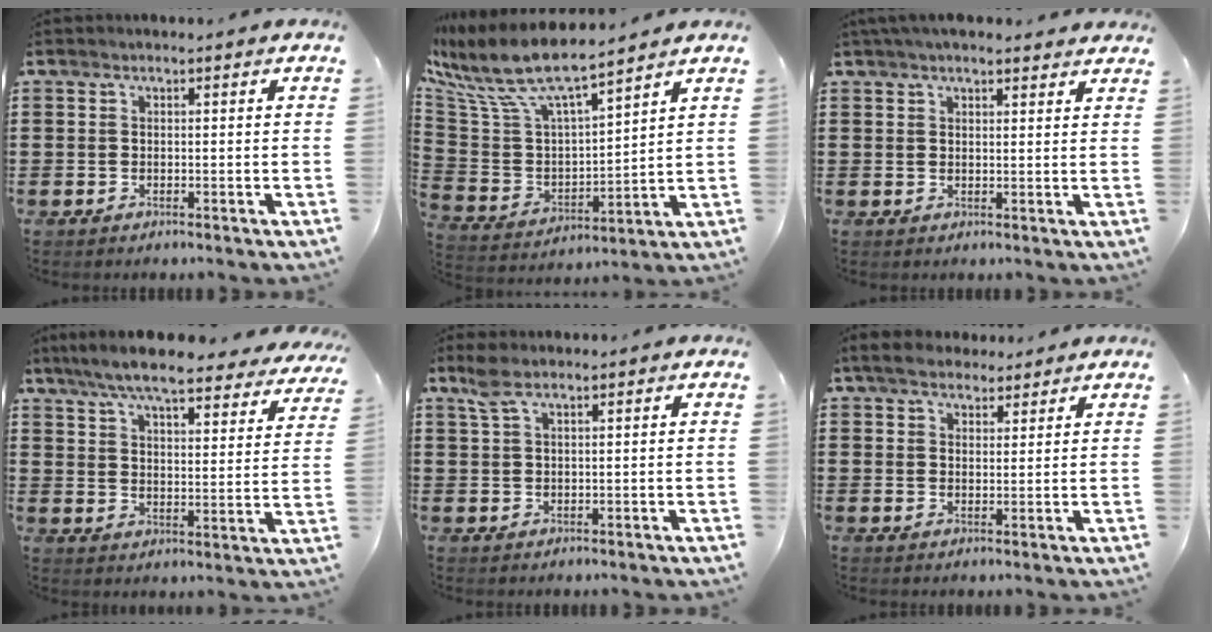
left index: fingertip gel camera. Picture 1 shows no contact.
{"total": 9.4, "force": [7.7, 2.0, 5.0], "torque": [-0.137, -0.047, 0.130]}
{"total": 3.4, "force": [3.0, 1.0, 1.3], "torque": [-0.032, 0.003, 0.055]}
{"total": 8.1, "force": [7.2, 0.3, 3.7], "torque": [-0.099, -0.038, 0.126]}
{"total": 3.0, "force": [1.8, 0.9, 2.2], "torque": [-0.049, 0.004, 0.032]}
{"total": 4.0, "force": [3.5, 1.7, 1.2], "torque": [-0.036, 0.000, 0.065]}